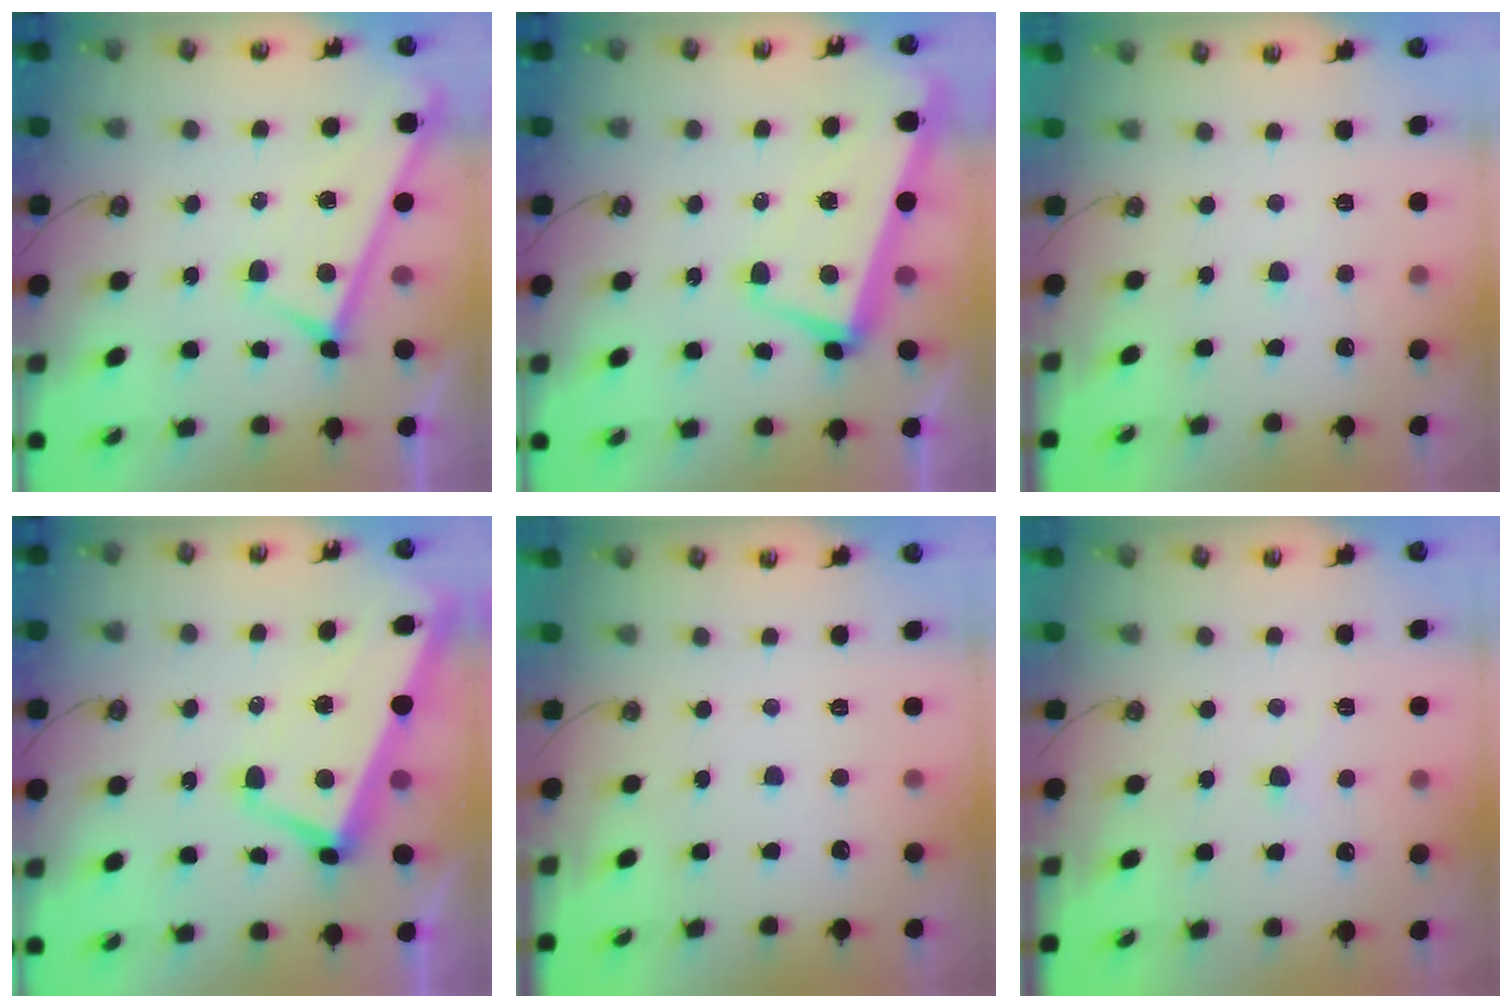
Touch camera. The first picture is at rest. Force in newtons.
{"total": 3.8, "press": 3.1, "slide": 2.1}
{"total": 1.3, "press": 1.3, "slide": 0.4}
{"total": 1.8, "press": 1.2, "slide": 1.3}
{"total": 0.0}
{"total": 3.4, "press": 3.4, "slide": 0.5}